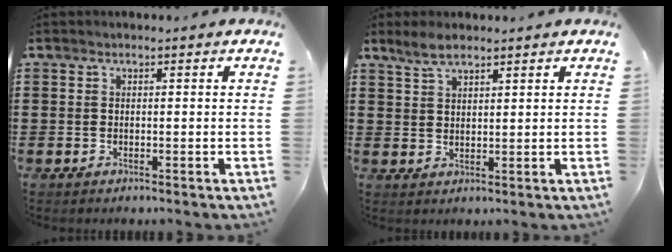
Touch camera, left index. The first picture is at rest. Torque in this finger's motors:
{"motor_torque": [-0.16, 0.16, -0.16, 0.01]}